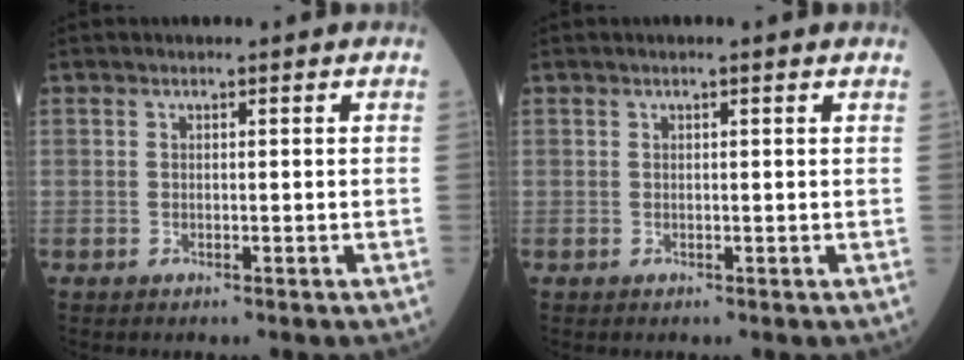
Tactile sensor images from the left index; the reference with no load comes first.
{"total": 1.3, "force": [1.1, 0.2, 0.8], "torque": [-0.016, 0.013, 0.017]}